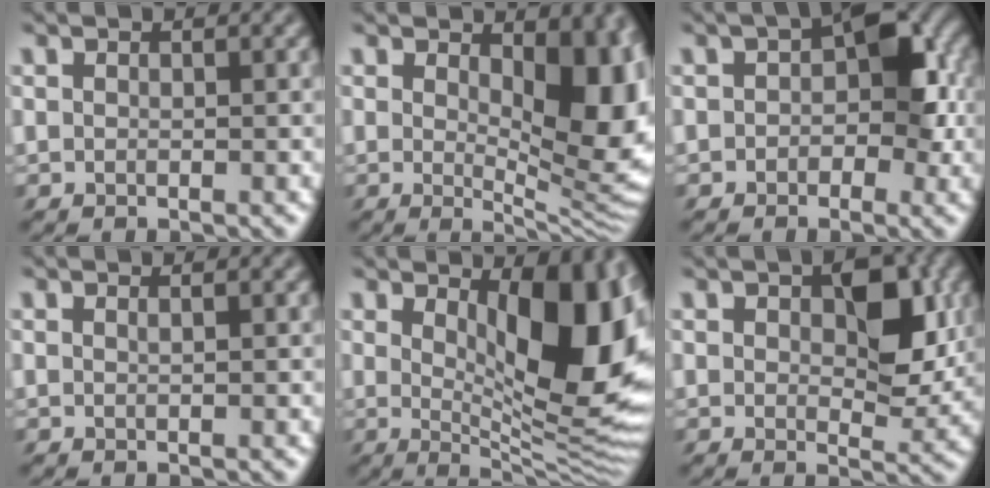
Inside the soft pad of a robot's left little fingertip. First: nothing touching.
{"total": 10.1, "force": [1.9, 5.5, 8.3], "torque": [-0.116, -0.028, 0.042]}
{"total": 7.7, "force": [0.0, 4.5, 6.2], "torque": [-0.092, -0.001, -0.007]}
{"total": 0.6, "force": [0.3, -0.4, 0.1], "torque": [-0.003, -0.001, 0.008]}
{"total": 11.4, "force": [2.8, 4.5, 10.1], "torque": [-0.127, -0.013, 0.043]}
{"total": 7.2, "force": [2.0, 4.1, 5.6], "torque": [-0.100, -0.008, 0.035]}